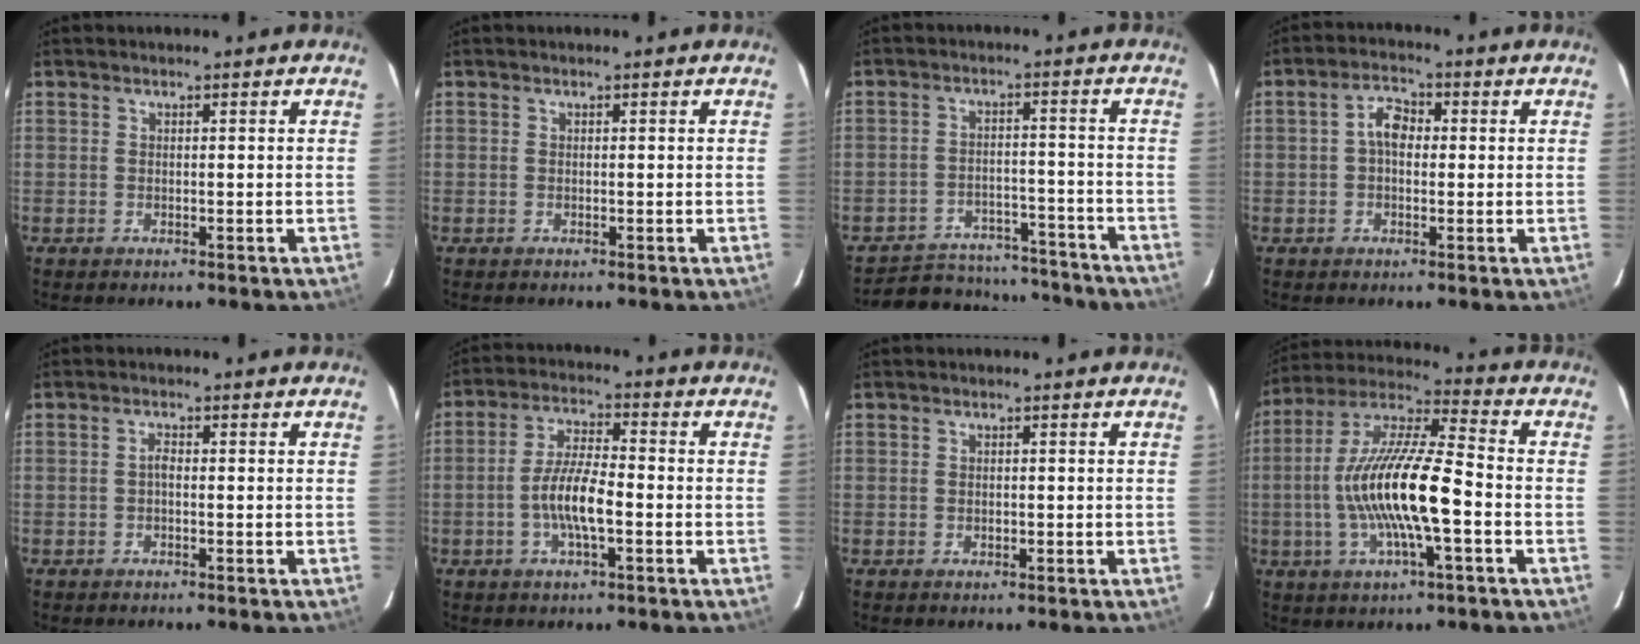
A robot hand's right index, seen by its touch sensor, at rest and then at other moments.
{"total": 0.0}
{"total": 17.9, "force": [-16.1, 6.3, 4.8], "torque": [-0.110, 0.028, -0.203]}
{"total": 4.3, "force": [0.1, 2.9, 3.2], "torque": [-0.058, 0.018, 0.001]}
{"total": 1.1, "force": [-0.3, 0.5, 0.9], "torque": [-0.016, 0.006, -0.007]}
{"total": 7.9, "force": [-2.3, 1.9, 7.3], "torque": [-0.145, 0.005, -0.044]}
{"total": 1.0, "force": [-0.1, 0.8, 0.5], "torque": [-0.008, 0.002, -0.002]}
{"total": 17.0, "force": [-3.3, 3.1, 16.4], "torque": [-0.316, 0.002, -0.068]}